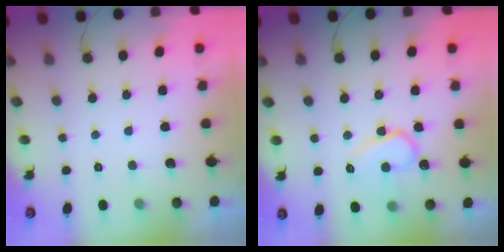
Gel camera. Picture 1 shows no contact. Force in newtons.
{"total": 11.6, "press": 11.5, "slide": 1.1}